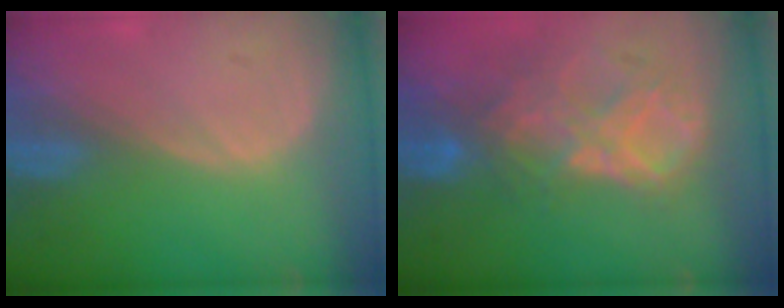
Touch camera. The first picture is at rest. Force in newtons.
{"total": 9.2, "press": 7.8, "slide": 4.8}